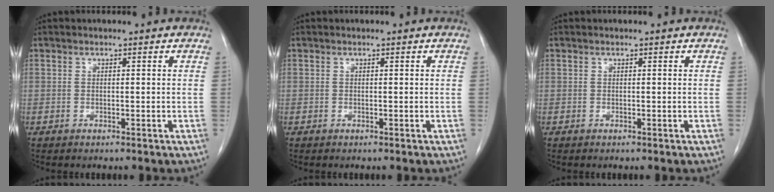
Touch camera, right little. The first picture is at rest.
{"total": 0.0}
{"total": 0.0}